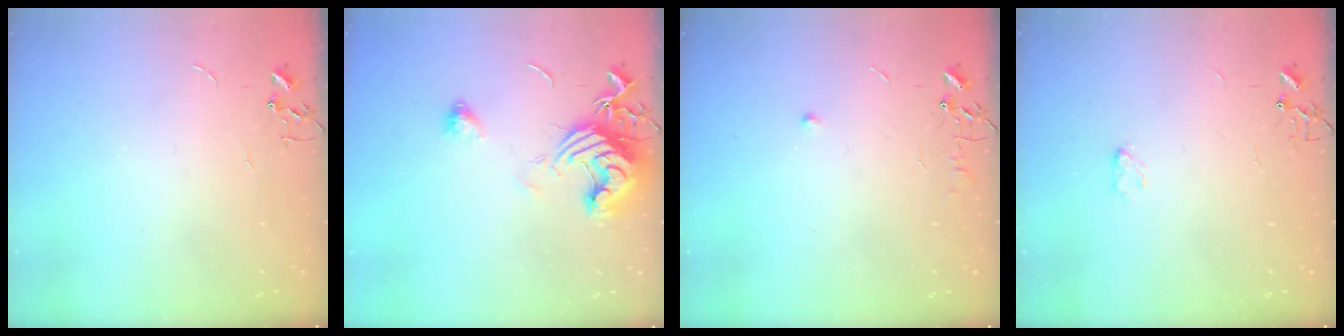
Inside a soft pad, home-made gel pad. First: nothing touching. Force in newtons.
{"total": 13.5, "press": 13.4, "slide": 1.7}
{"total": 5.8, "press": 5.8, "slide": 0.7}
{"total": 2.9, "press": 2.9, "slide": 0.5}